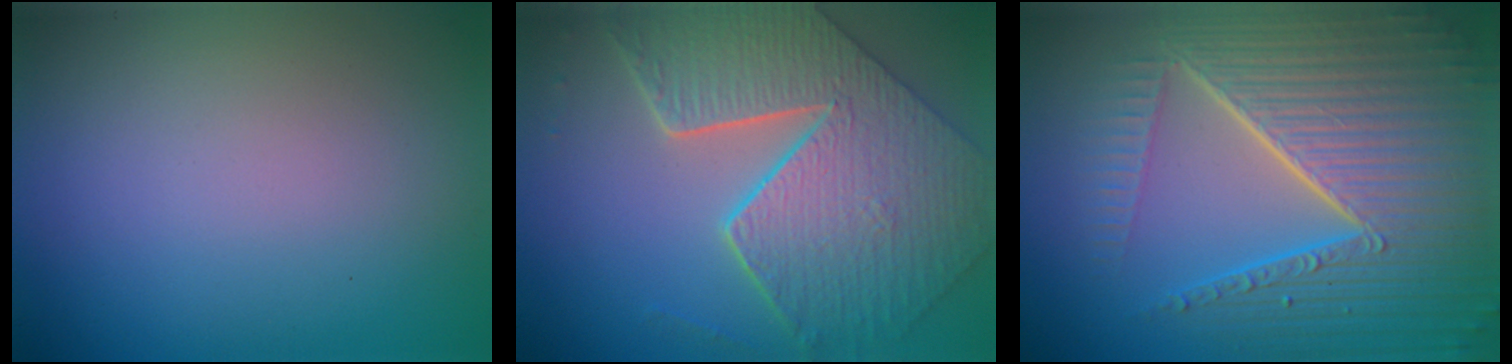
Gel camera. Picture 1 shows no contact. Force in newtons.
{"total": 9.2, "press": 6.7, "slide": 6.3}
{"total": 10.6, "press": 6.6, "slide": 8.3}